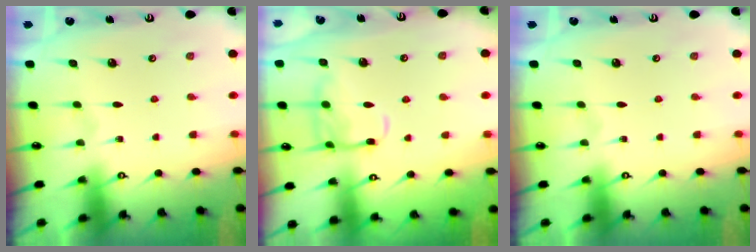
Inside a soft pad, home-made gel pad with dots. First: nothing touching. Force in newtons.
{"total": 12.1, "press": 12.1, "slide": 1.1}
{"total": 0.0}